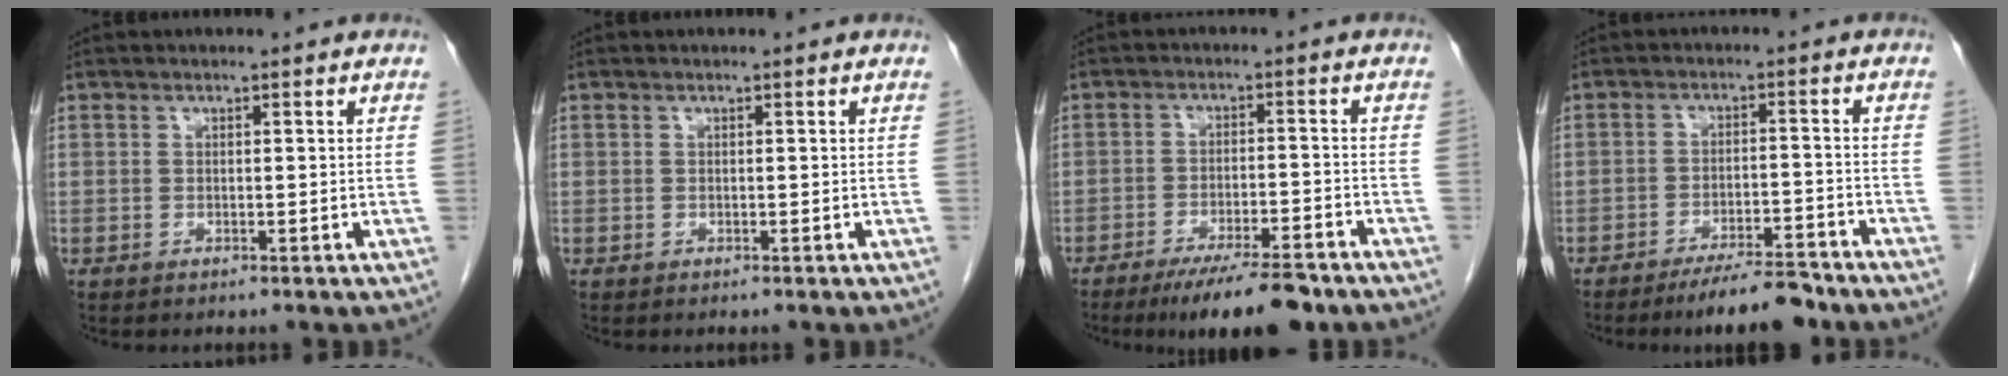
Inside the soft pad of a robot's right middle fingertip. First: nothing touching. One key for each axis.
{"total": 0.0}
{"total": 10.9, "fx": -8.3, "fy": 0.4, "fz": 7.0, "tx": -0.102, "ty": -0.025, "tz": -0.132}
{"total": 8.1, "fx": -7.0, "fy": 1.0, "fz": 4.0, "tx": -0.053, "ty": -0.012, "tz": -0.114}